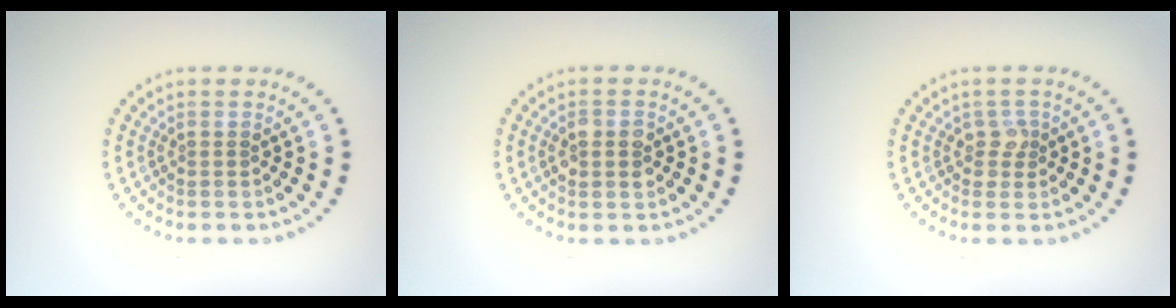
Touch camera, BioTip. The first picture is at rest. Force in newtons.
{"total": 2.4, "press": 2.4, "slide": 0.2}
{"total": 1.5, "press": 1.3, "slide": 0.7}